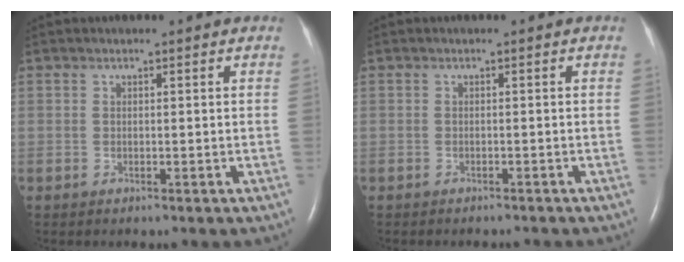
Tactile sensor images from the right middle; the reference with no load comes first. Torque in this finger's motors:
{"motor_torque": [0.01, 0.00, 0.00, 0.00]}